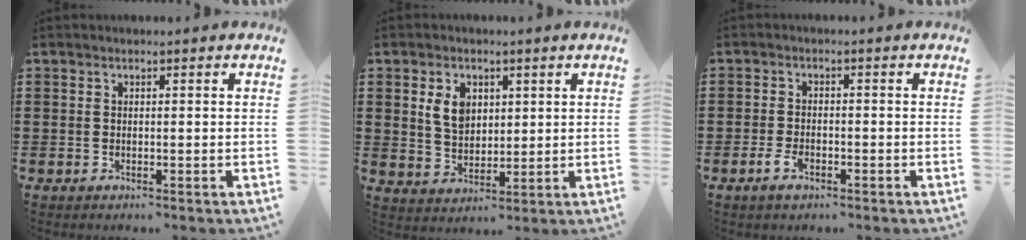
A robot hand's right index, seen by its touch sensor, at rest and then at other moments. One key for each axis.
{"total": 5.4, "fx": 1.8, "fy": 3.8, "fz": 3.4, "tx": -0.080, "ty": 0.013, "tz": 0.031}
{"total": 2.8, "fx": -1.4, "fy": 1.2, "fz": 2.1, "tx": -0.046, "ty": -0.005, "tz": -0.026}